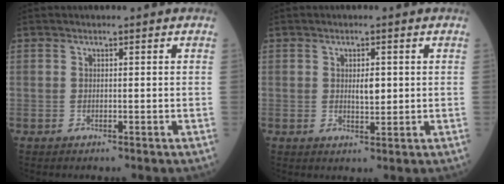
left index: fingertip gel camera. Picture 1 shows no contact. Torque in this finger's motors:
{"motor_torque": [0.06, 0.01, 0.06, 0.04]}